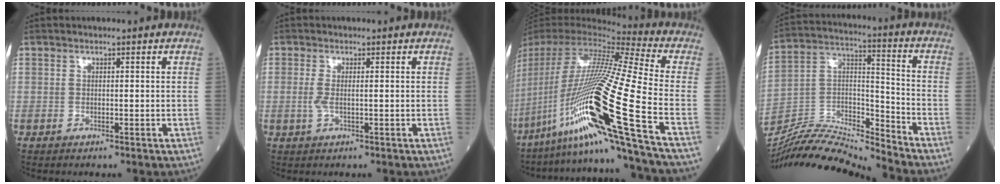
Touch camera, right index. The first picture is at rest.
{"total": 1.8, "force": [-0.1, 0.3, 1.8], "torque": [-0.045, -0.002, -0.002]}
{"total": 29.9, "force": [-12.1, -0.6, 27.4], "torque": [-0.514, -0.043, -0.222]}
{"total": 17.0, "force": [-16.5, -0.8, 4.1], "torque": [-0.076, 0.029, -0.300]}